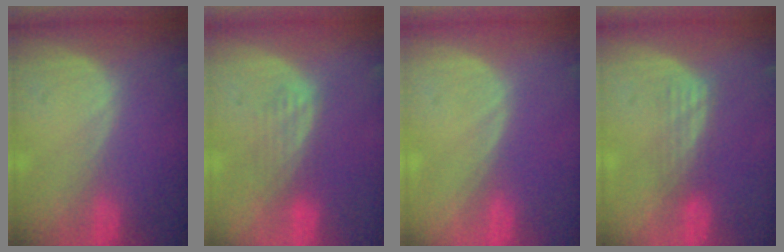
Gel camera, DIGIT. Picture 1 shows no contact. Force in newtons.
{"total": 3.9, "press": 3.3, "slide": 2.2}
{"total": 0.0}
{"total": 3.1, "press": 2.6, "slide": 1.5}